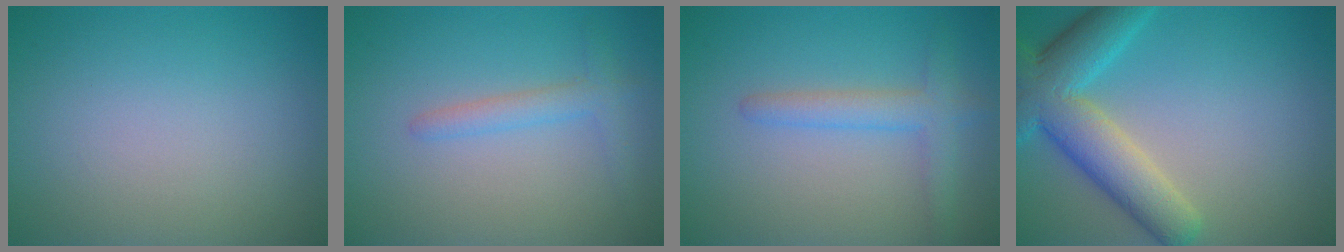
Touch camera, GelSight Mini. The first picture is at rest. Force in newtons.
{"total": 2.0, "press": 1.9, "slide": 0.2}
{"total": 2.8, "press": 2.8, "slide": 0.2}
{"total": 7.7, "press": 7.7, "slide": 0.4}